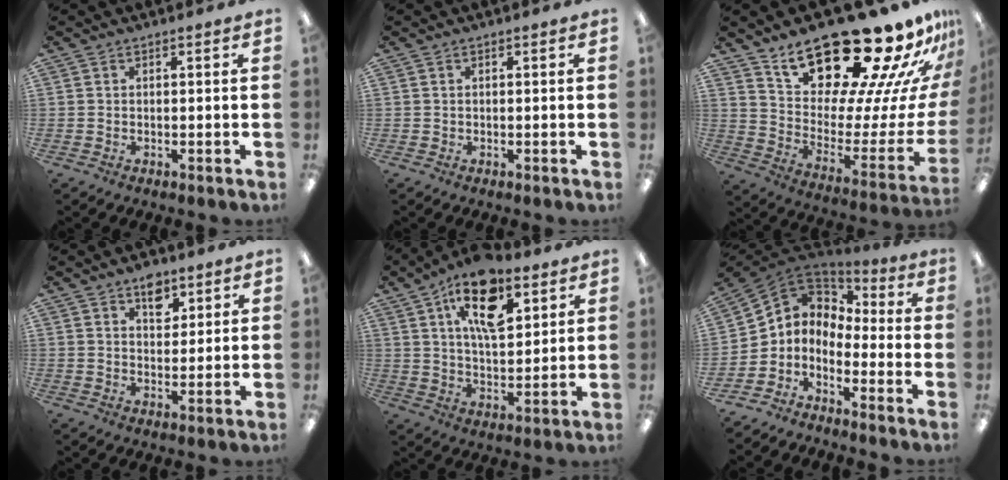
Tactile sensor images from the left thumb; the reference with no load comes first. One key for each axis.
{"total": 0.0}
{"total": 27.3, "fx": 21.0, "fy": 9.8, "fz": 14.4, "tx": -0.192, "ty": -0.162, "tz": 0.364}
{"total": 6.2, "fx": 3.8, "fy": 3.8, "fz": 3.2, "tx": -0.025, "ty": -0.016, "tz": 0.061}
{"total": 16.5, "fx": 8.8, "fy": 8.0, "fz": 11.4, "tx": -0.176, "ty": -0.026, "tz": 0.151}
{"total": 3.9, "fx": -1.1, "fy": 3.8, "fz": 0.3, "tx": -0.014, "ty": -0.007, "tz": -0.018}